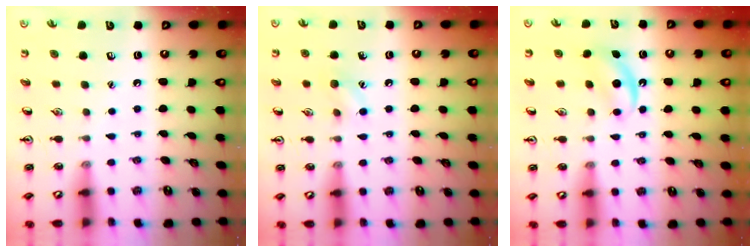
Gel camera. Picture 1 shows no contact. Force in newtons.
{"total": 6.9, "press": 6.7, "slide": 2.0}
{"total": 4.5, "press": 4.3, "slide": 1.0}